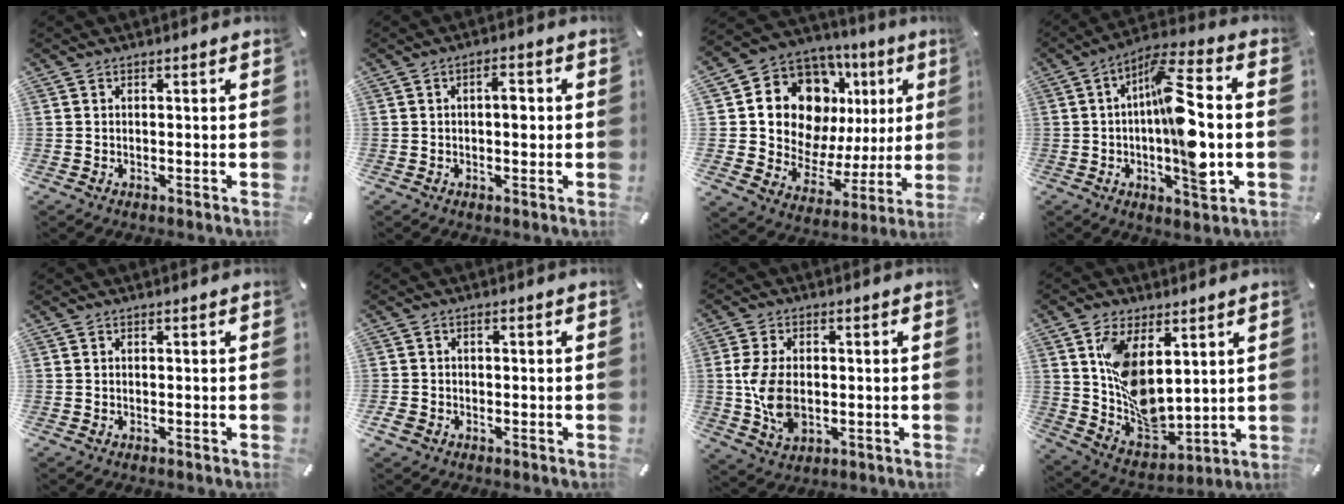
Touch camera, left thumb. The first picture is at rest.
{"total": 3.8, "force": [0.3, 1.9, 3.3], "torque": [-0.042, -0.002, -0.002]}
{"total": 16.1, "force": [7.5, 11.9, 7.8], "torque": [-0.134, -0.061, 0.147]}
{"total": 16.5, "force": [-1.1, 5.0, 15.7], "torque": [-0.254, -0.005, -0.025]}
{"total": 0.0}
{"total": 1.9, "force": [-0.9, 1.5, 0.8], "torque": [-0.014, 0.004, -0.018]}
{"total": 9.8, "force": [-0.3, 6.4, 7.3], "torque": [-0.174, -0.001, -0.006]}
{"total": 12.9, "force": [3.8, 8.3, 9.1], "torque": [-0.177, -0.018, 0.077]}